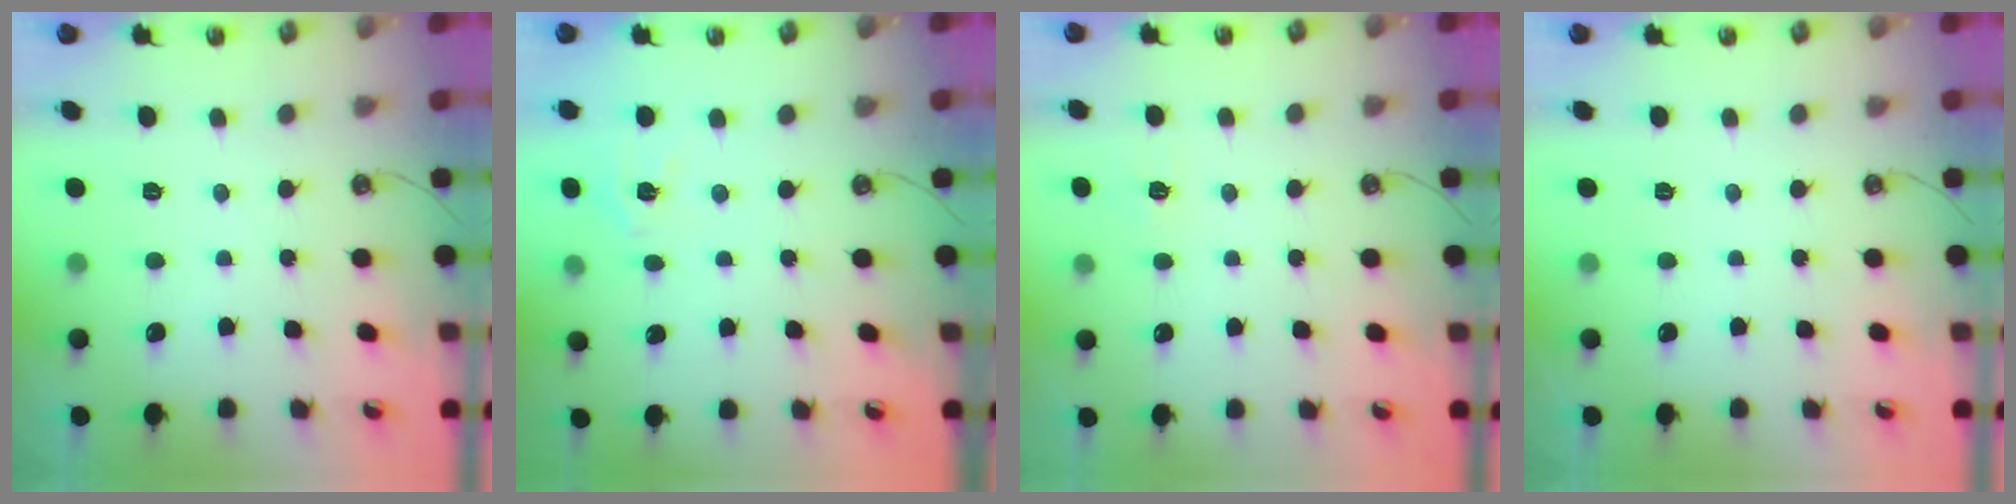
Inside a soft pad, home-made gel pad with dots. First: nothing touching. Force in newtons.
{"total": 5.4, "press": 5.3, "slide": 0.6}
{"total": 5.3, "press": 5.2, "slide": 0.5}
{"total": 0.0}